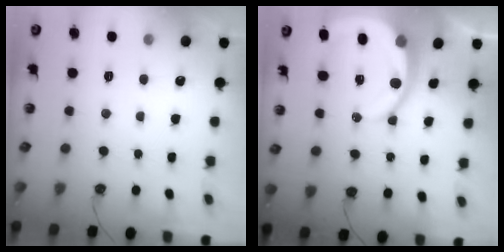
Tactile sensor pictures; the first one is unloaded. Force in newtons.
{"total": 11.2, "press": 11.1, "slide": 1.3}